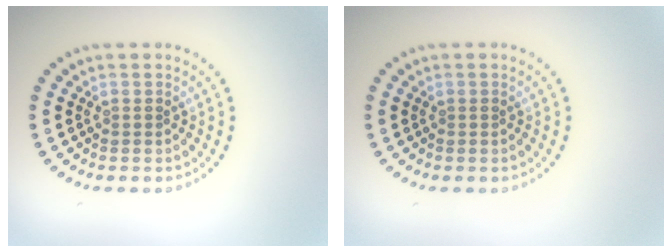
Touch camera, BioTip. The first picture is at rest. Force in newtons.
{"total": 0.0}